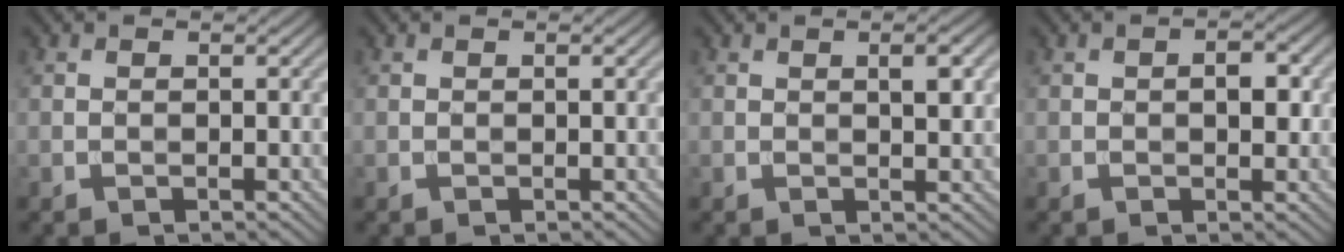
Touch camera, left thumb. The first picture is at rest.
{"total": 0.0}
{"total": 2.6, "force": [0.8, 0.7, 2.4], "torque": [-0.041, 0.001, 0.014]}
{"total": 2.6, "force": [0.1, 1.3, 2.2], "torque": [-0.028, 0.001, 0.000]}